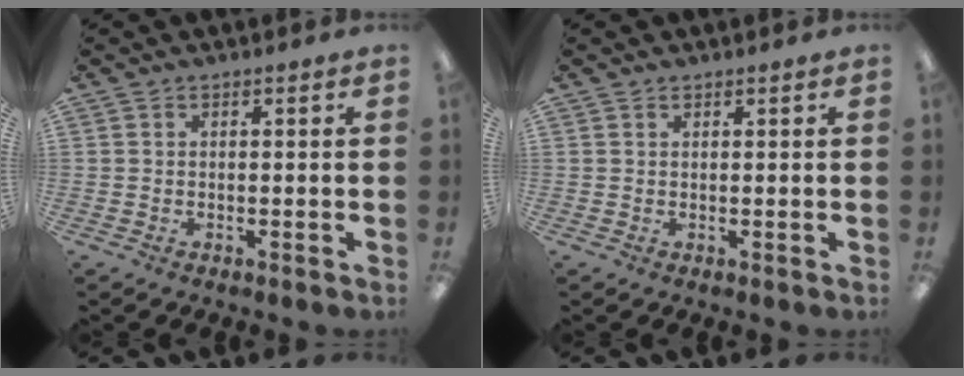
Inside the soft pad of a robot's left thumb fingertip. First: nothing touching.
{"total": 0.6, "force": [0.5, 0.2, 0.1], "torque": [-0.003, 0.002, 0.009]}